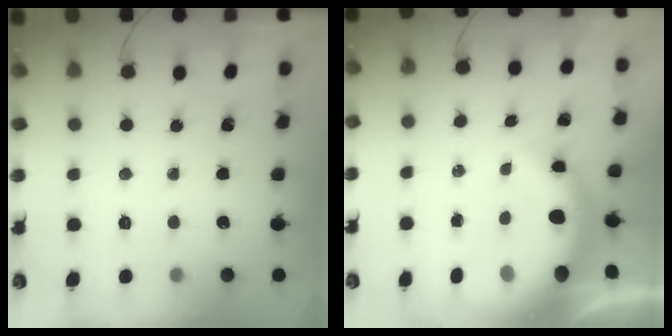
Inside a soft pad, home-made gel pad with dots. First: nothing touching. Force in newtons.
{"total": 10.5, "press": 10.3, "slide": 2.3}